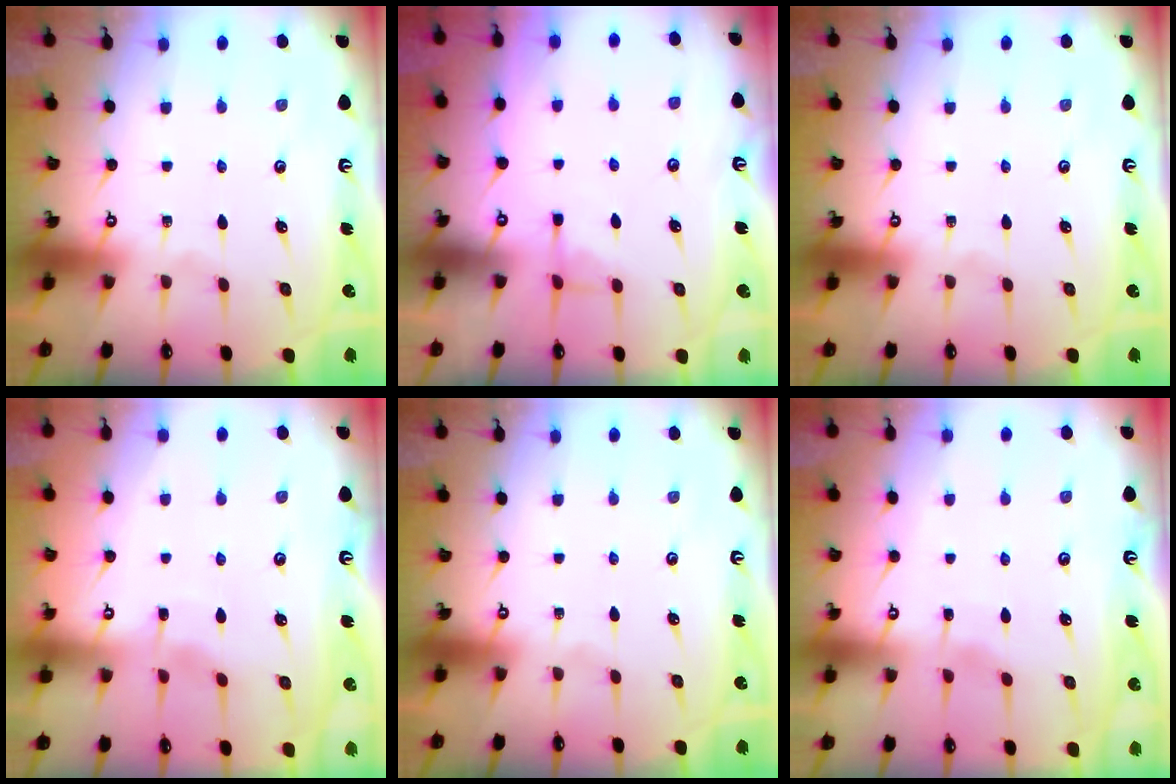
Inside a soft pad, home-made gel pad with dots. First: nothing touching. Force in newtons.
{"total": 3.4, "press": 3.4, "slide": 0.7}
{"total": 0.0}
{"total": 3.4, "press": 3.3, "slide": 0.4}
{"total": 0.0}
{"total": 2.8, "press": 2.8, "slide": 0.4}